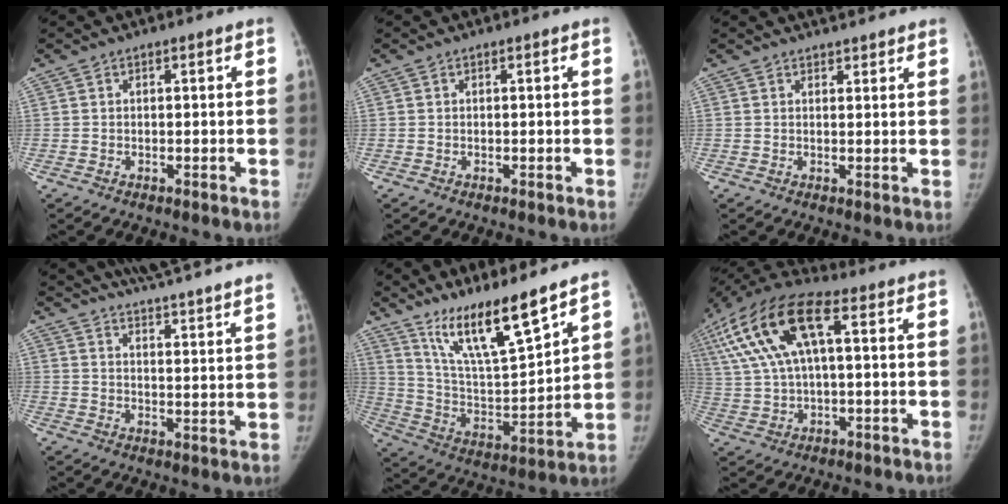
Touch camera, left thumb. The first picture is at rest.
{"total": 0.0}
{"total": 4.3, "force": [3.8, 1.2, 1.7], "torque": [-0.002, 0.000, 0.050]}
{"total": 24.1, "force": [22.0, 1.9, 9.7], "torque": [-0.128, -0.103, 0.278]}
{"total": 16.4, "force": [12.1, 2.6, 10.7], "torque": [-0.167, -0.074, 0.232]}
{"total": 18.7, "force": [5.4, 7.7, 16.1], "torque": [-0.335, 0.037, 0.093]}